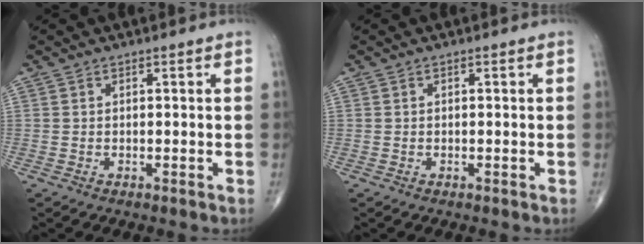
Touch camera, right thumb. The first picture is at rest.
{"total": 0.0}